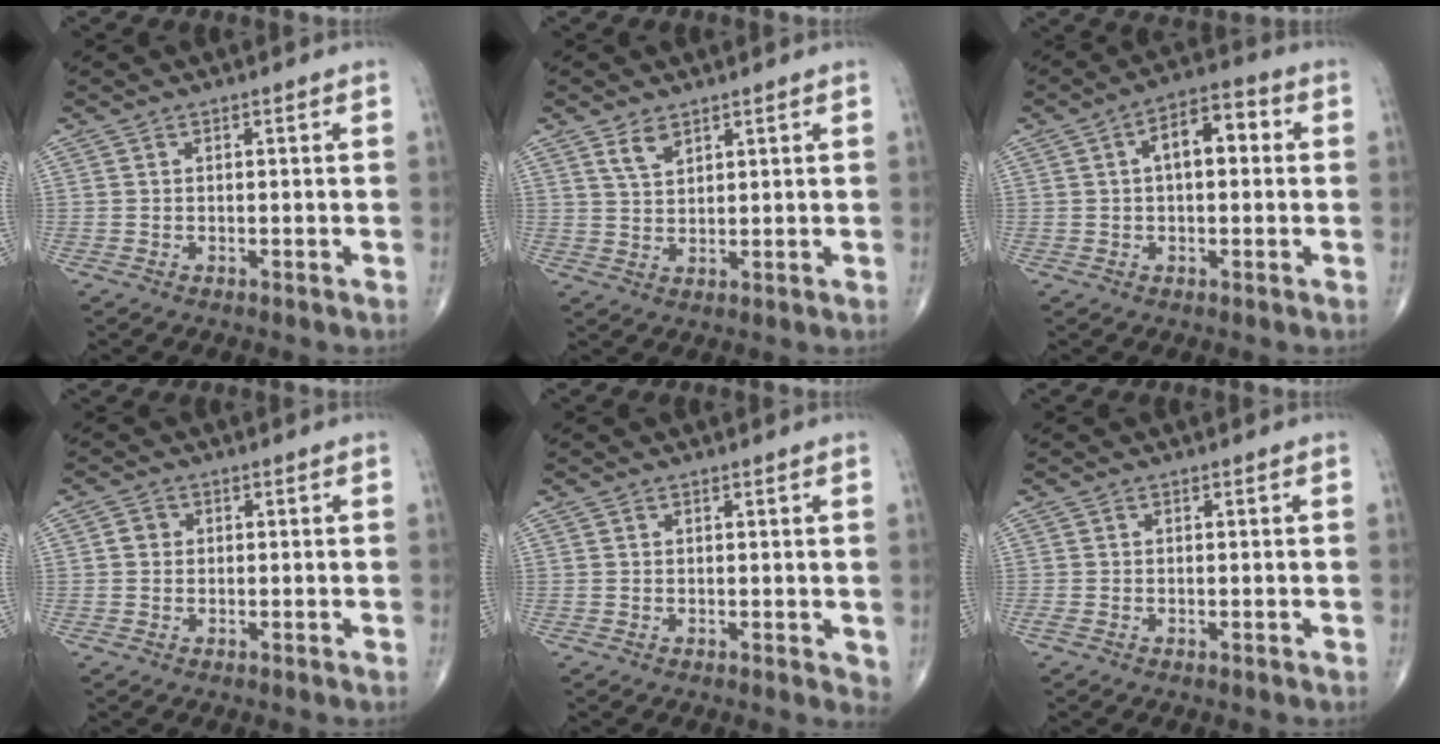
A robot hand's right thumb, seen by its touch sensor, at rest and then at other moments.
{"total": 3.6, "force": [2.3, 1.8, 2.0], "torque": [-0.031, -0.013, 0.050]}
{"total": 8.4, "force": [1.3, 4.4, 7.0], "torque": [-0.098, 0.027, 0.011]}
{"total": 1.8, "force": [0.1, 1.7, 0.7], "torque": [-0.003, 0.004, 0.000]}
{"total": 1.7, "force": [0.7, 0.9, 1.3], "torque": [-0.015, -0.006, 0.011]}
{"total": 0.7, "force": [-0.2, 0.3, 0.6], "torque": [-0.016, -0.002, -0.005]}